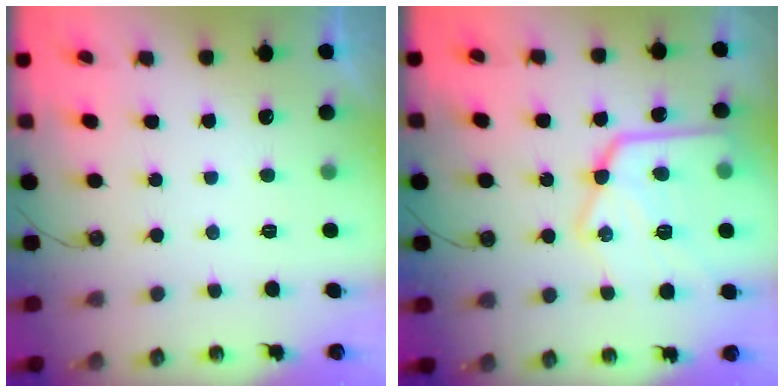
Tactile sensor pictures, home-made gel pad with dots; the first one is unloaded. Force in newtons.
{"total": 22.0, "press": 21.9, "slide": 1.8}